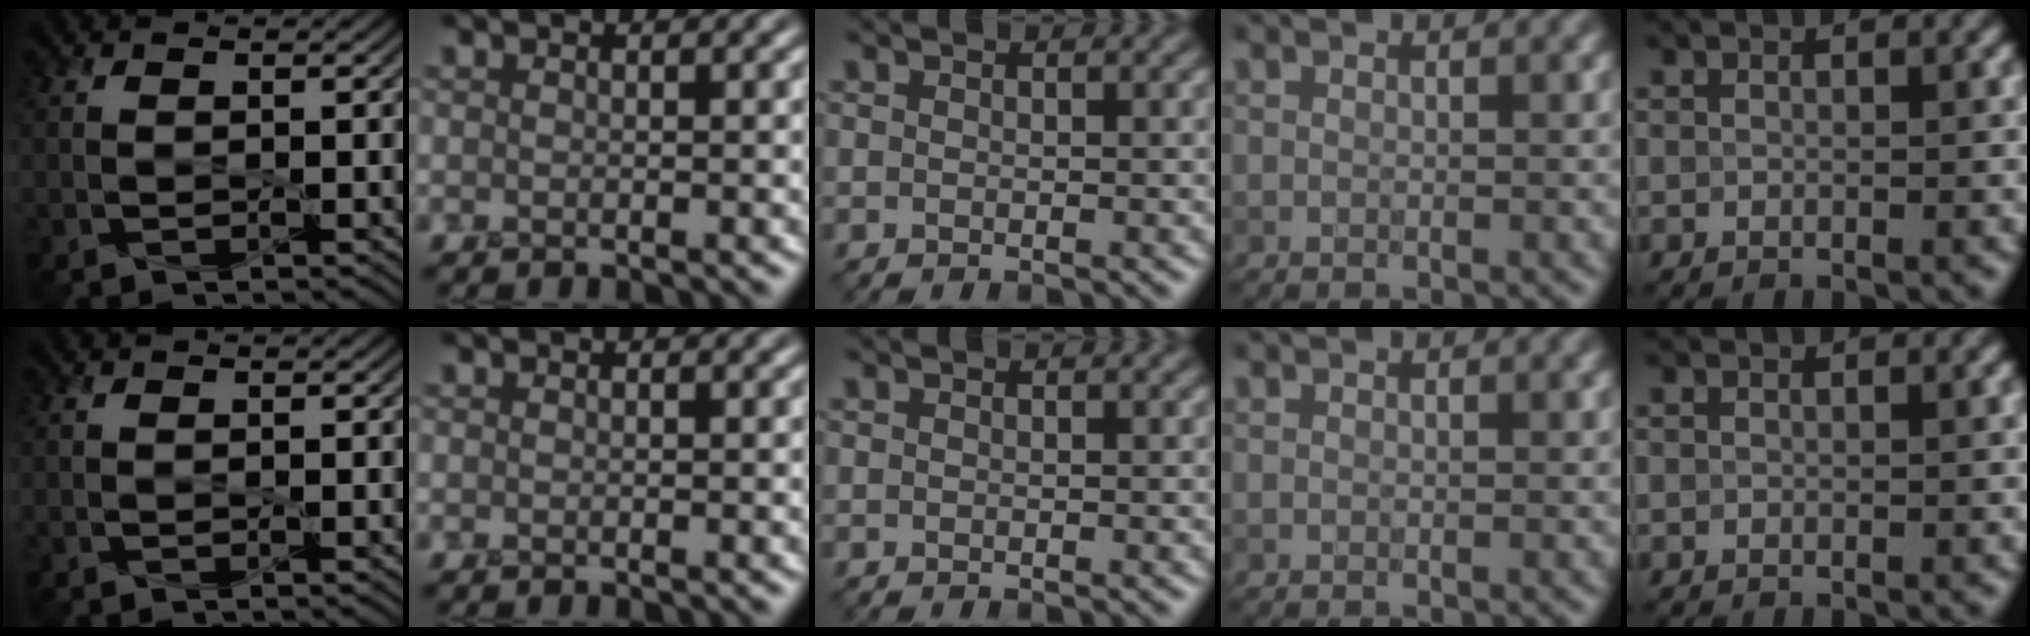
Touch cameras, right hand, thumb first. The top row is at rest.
{}